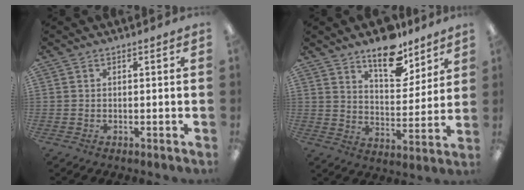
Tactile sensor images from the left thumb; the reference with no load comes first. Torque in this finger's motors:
{"motor_torque": [0.68, 0.01, 0.73, -0.76, 0.04]}